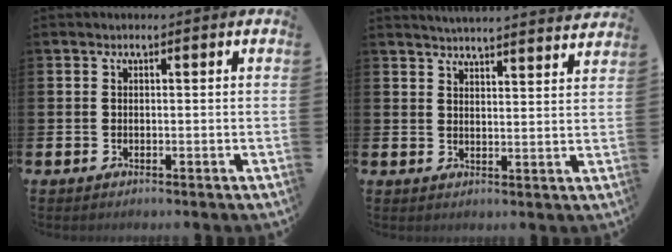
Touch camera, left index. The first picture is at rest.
{"total": 4.6, "force": [4.6, -0.5, 0.2], "torque": [-0.013, -0.031, 0.082]}